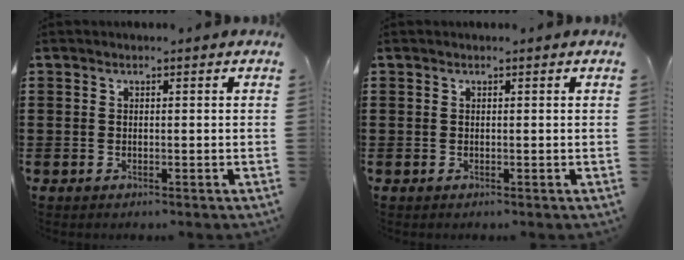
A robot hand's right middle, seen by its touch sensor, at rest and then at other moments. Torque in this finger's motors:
{"motor_torque": [-0.09, 0.12, 0.01, 0.01]}